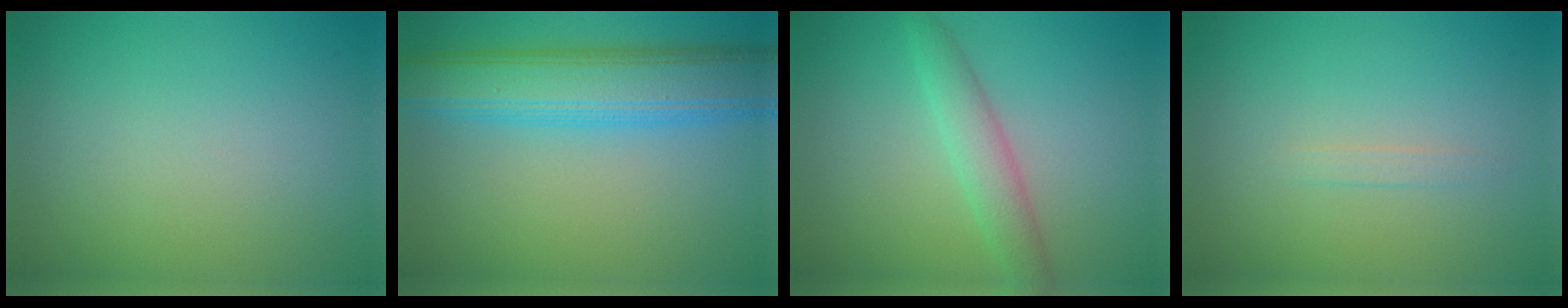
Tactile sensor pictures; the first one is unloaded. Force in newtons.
{"total": 8.1, "press": 8.1, "slide": 0.1}
{"total": 2.8, "press": 2.8, "slide": 0.2}
{"total": 0.7, "press": 0.7, "slide": 0.0}